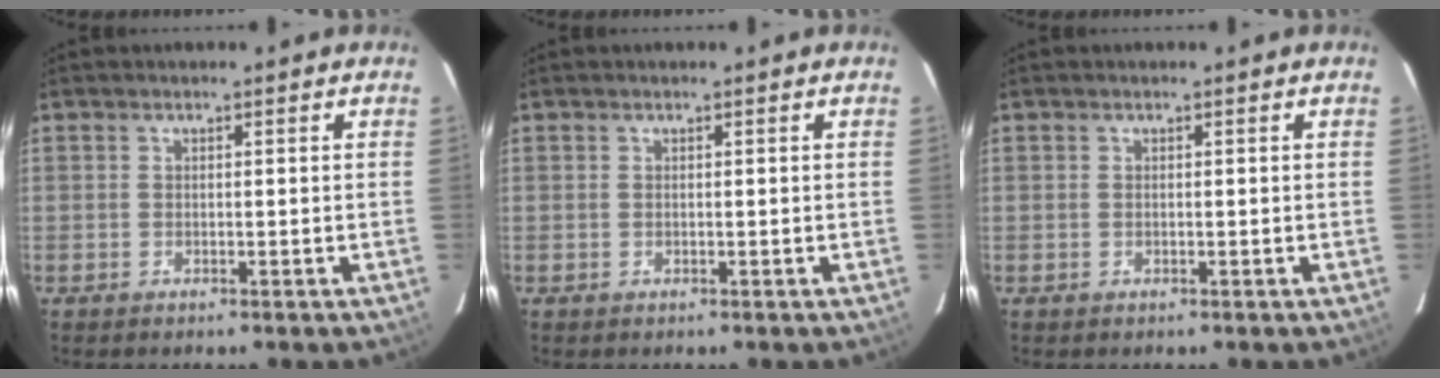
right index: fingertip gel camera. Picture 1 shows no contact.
{"total": 0.0}
{"total": 0.0}